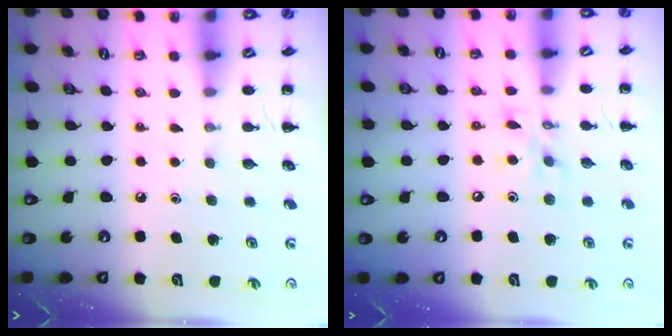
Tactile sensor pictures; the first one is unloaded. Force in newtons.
{"total": 8.5, "press": 8.5, "slide": 0.8}